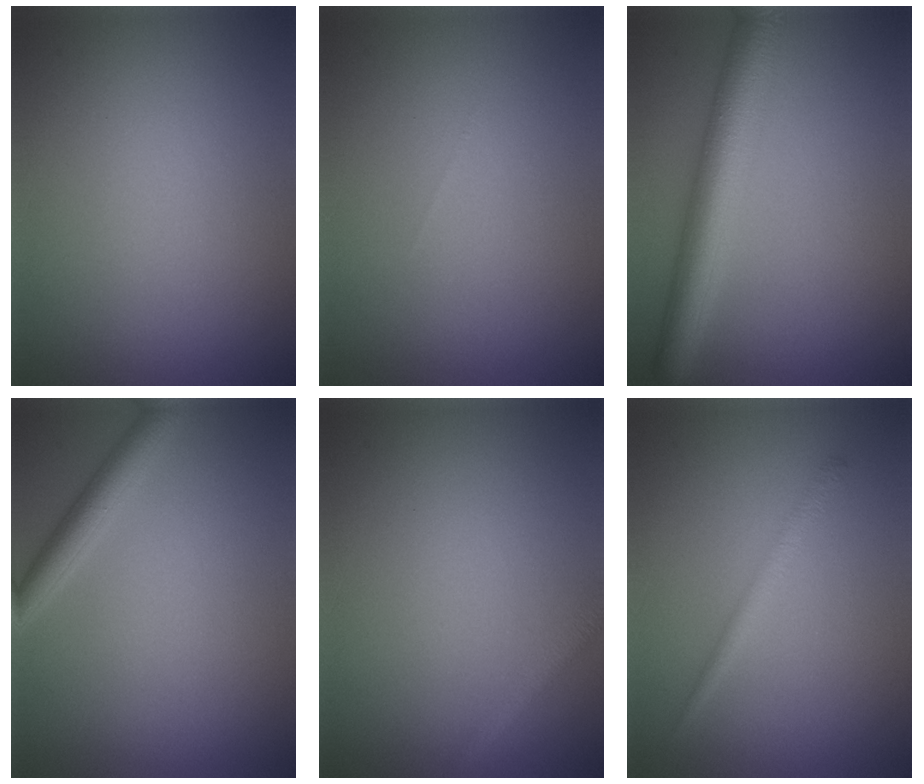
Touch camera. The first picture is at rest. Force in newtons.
{"total": 0.0}
{"total": 6.5, "press": 6.5, "slide": 0.2}
{"total": 2.7, "press": 2.7, "slide": 0.2}
{"total": 1.5, "press": 1.5, "slide": 0.0}
{"total": 1.4, "press": 1.4, "slide": 0.1}